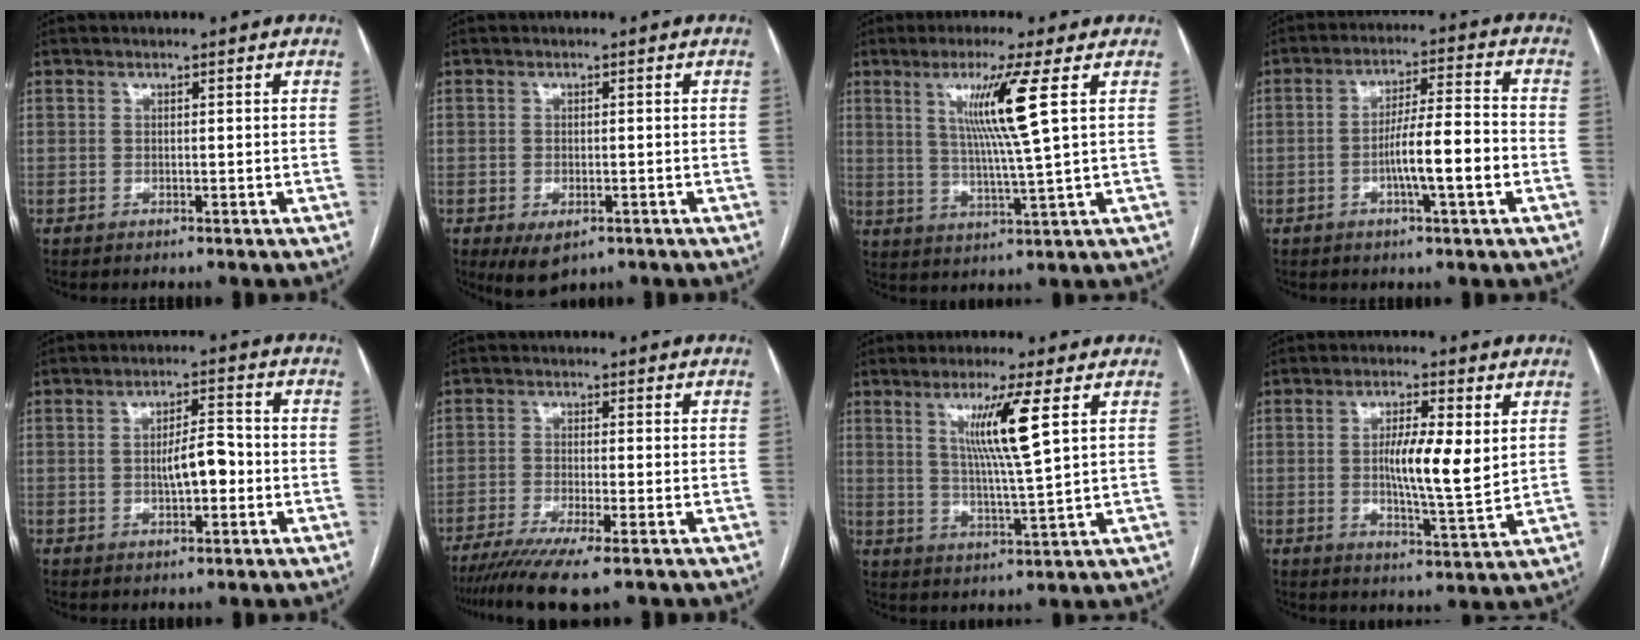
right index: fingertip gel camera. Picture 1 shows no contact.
{"total": 4.4, "force": [-2.2, 2.3, 3.0], "torque": [-0.051, -0.007, -0.024]}
{"total": 9.0, "force": [3.1, -1.9, 8.3], "torque": [-0.150, -0.010, 0.062]}
{"total": 9.0, "force": [-2.5, 0.5, 8.7], "torque": [-0.146, 0.009, -0.044]}
{"total": 5.5, "force": [-0.7, 1.9, 5.1], "torque": [-0.083, 0.011, -0.011]}
{"total": 8.8, "force": [-6.4, 0.2, 6.1], "torque": [-0.099, -0.019, -0.102]}
{"total": 8.6, "force": [3.2, -1.1, 7.9], "torque": [-0.143, -0.013, 0.061]}
{"total": 8.6, "force": [1.4, 1.4, 8.4], "torque": [-0.144, -0.005, 0.022]}